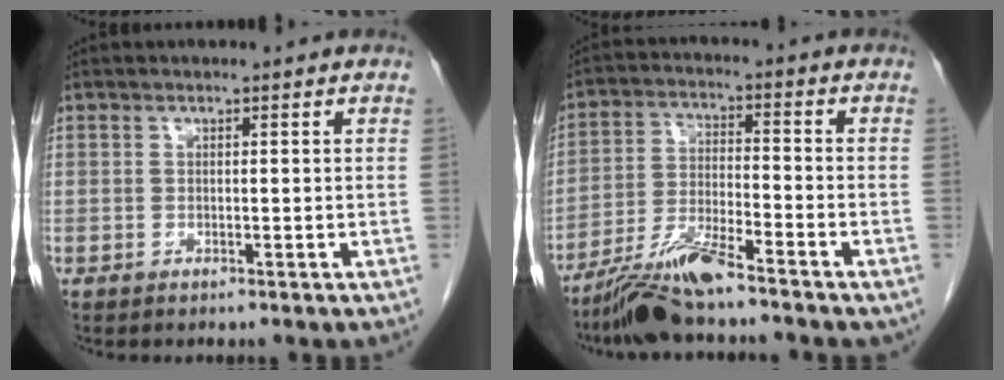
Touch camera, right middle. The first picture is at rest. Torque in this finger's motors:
{"motor_torque": [1.09, -1.05, 0.14, 0.09]}